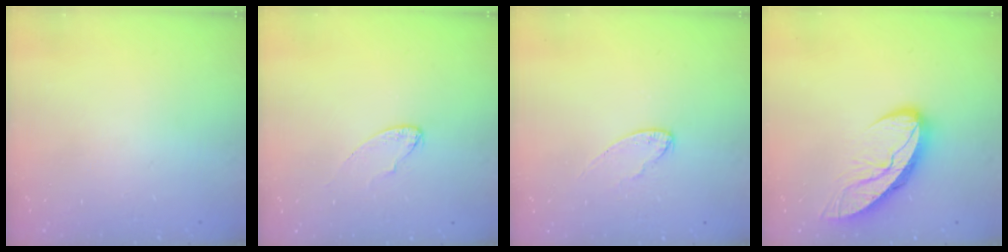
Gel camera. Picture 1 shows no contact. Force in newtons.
{"total": 4.4, "press": 4.4, "slide": 0.4}
{"total": 5.4, "press": 5.4, "slide": 0.6}
{"total": 9.8, "press": 9.8, "slide": 1.0}